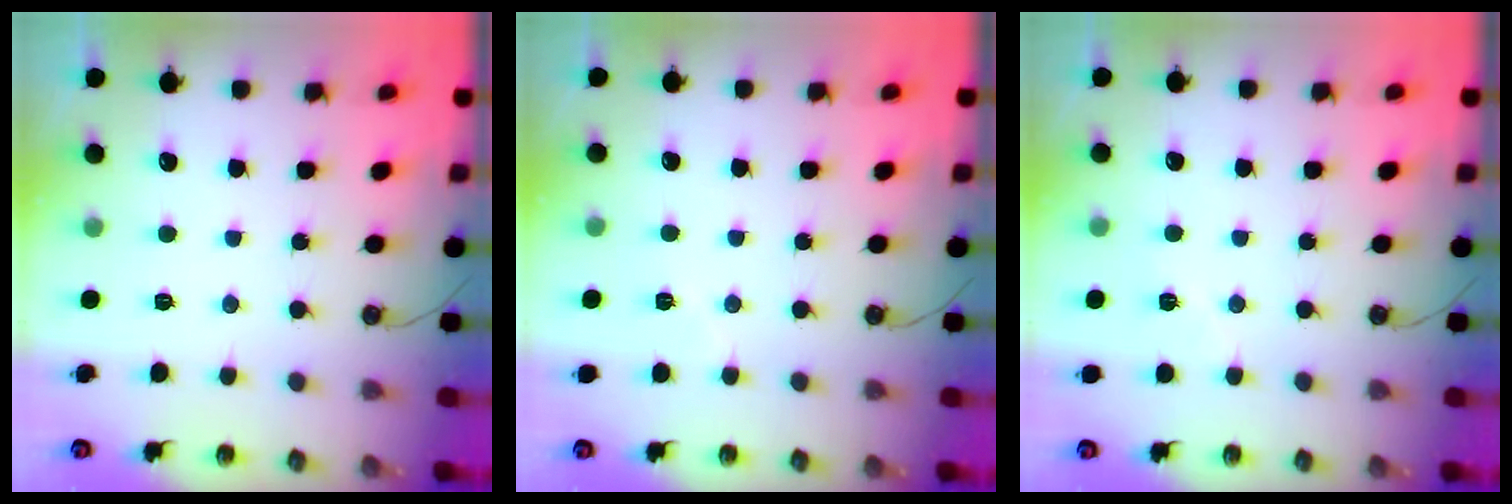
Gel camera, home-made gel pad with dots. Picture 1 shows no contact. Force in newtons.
{"total": 2.9, "press": 2.4, "slide": 1.7}
{"total": 4.9, "press": 4.6, "slide": 1.7}